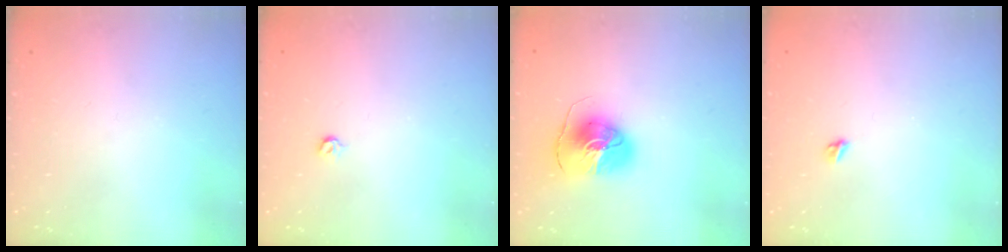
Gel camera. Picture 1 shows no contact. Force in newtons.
{"total": 3.6, "press": 3.6, "slide": 0.7}
{"total": 10.5, "press": 10.5, "slide": 1.3}
{"total": 3.9, "press": 3.8, "slide": 0.5}